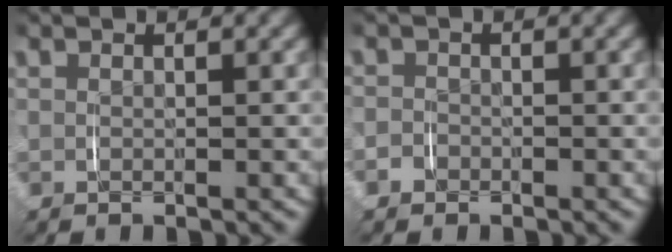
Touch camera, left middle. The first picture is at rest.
{"total": 1.6, "force": [-0.8, 1.4, 0.0], "torque": [-0.004, -0.002, -0.020]}